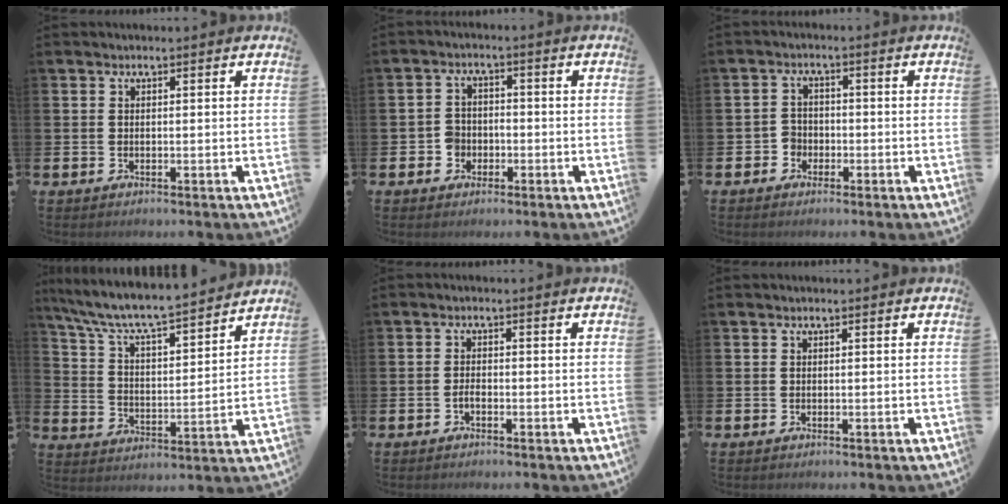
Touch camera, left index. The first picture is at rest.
{"total": 3.0, "force": [-1.5, 2.5, 0.5], "torque": [-0.021, 0.009, -0.035]}
{"total": 2.6, "force": [-1.6, 2.0, 0.1], "torque": [-0.016, 0.009, -0.037]}
{"total": 7.9, "force": [7.5, 0.5, 2.5], "torque": [-0.082, -0.061, 0.126]}
{"total": 1.1, "force": [-0.7, 0.5, 0.8], "torque": [-0.021, 0.001, -0.012]}
{"total": 0.0}